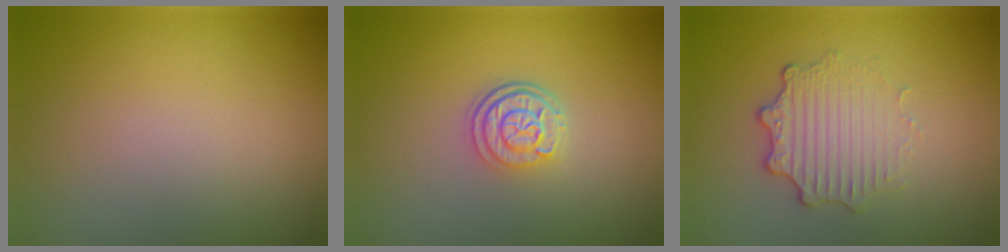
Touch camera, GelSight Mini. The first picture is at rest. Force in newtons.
{"total": 3.0, "press": 2.4, "slide": 1.8}
{"total": 3.4, "press": 2.7, "slide": 2.0}